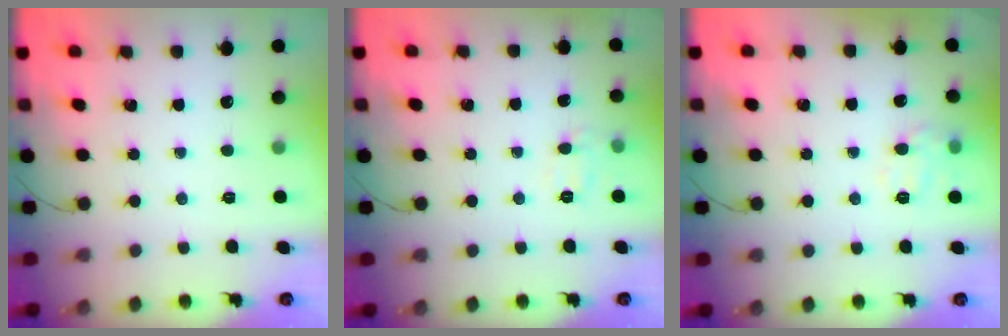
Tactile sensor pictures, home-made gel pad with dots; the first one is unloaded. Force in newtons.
{"total": 6.3, "press": 6.1, "slide": 1.5}
{"total": 8.0, "press": 8.0, "slide": 0.5}